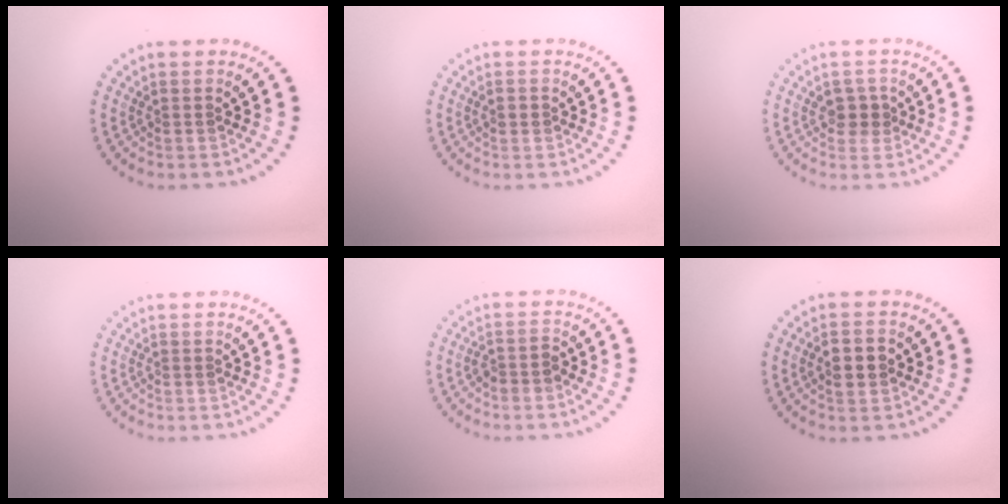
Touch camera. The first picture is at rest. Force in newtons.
{"total": 1.0, "press": 1.0, "slide": 0.0}
{"total": 1.5, "press": 1.4, "slide": 0.6}
{"total": 0.0}
{"total": 1.4, "press": 1.3, "slide": 0.7}
{"total": 2.3, "press": 2.2, "slide": 0.2}